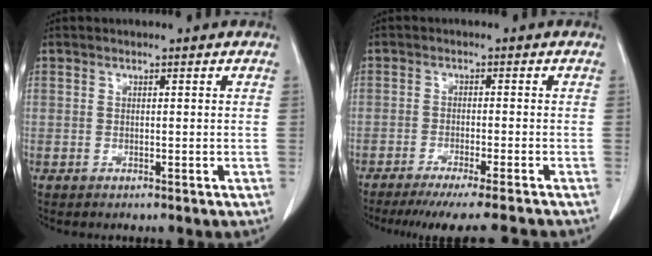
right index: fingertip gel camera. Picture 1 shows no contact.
{"total": 11.8, "force": [-10.6, -0.6, 5.1], "torque": [-0.052, -0.031, -0.149]}